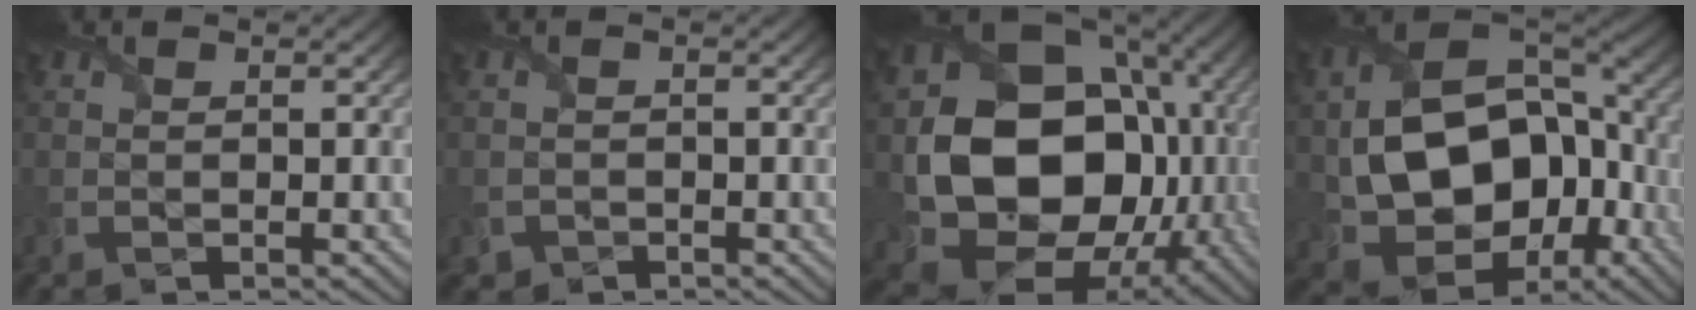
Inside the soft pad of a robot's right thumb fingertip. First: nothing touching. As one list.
[{"total": 1.2, "force": [-0.8, 0.9, 0.0], "torque": [0.002, -0.002, -0.018]}, {"total": 20.5, "force": [-0.6, 16.6, 12.1], "torque": [-0.256, -0.072, 0.036]}, {"total": 16.4, "force": [-1.6, 11.9, 11.1], "torque": [-0.217, -0.036, -0.013]}]